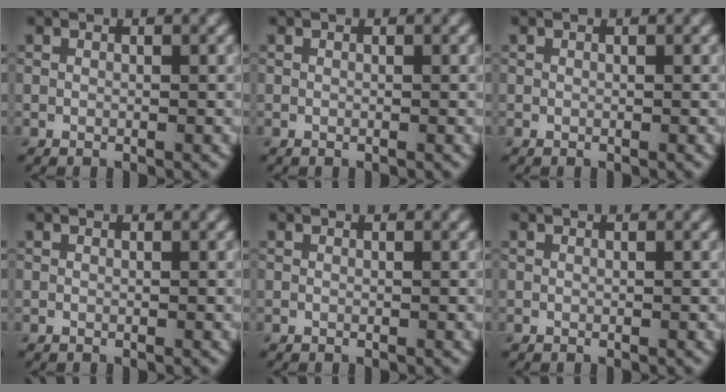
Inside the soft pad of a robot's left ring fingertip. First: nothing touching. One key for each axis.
{"total": 0.0}
{"total": 0.0}
{"total": 0.0}
{"total": 0.0}
{"total": 0.0}